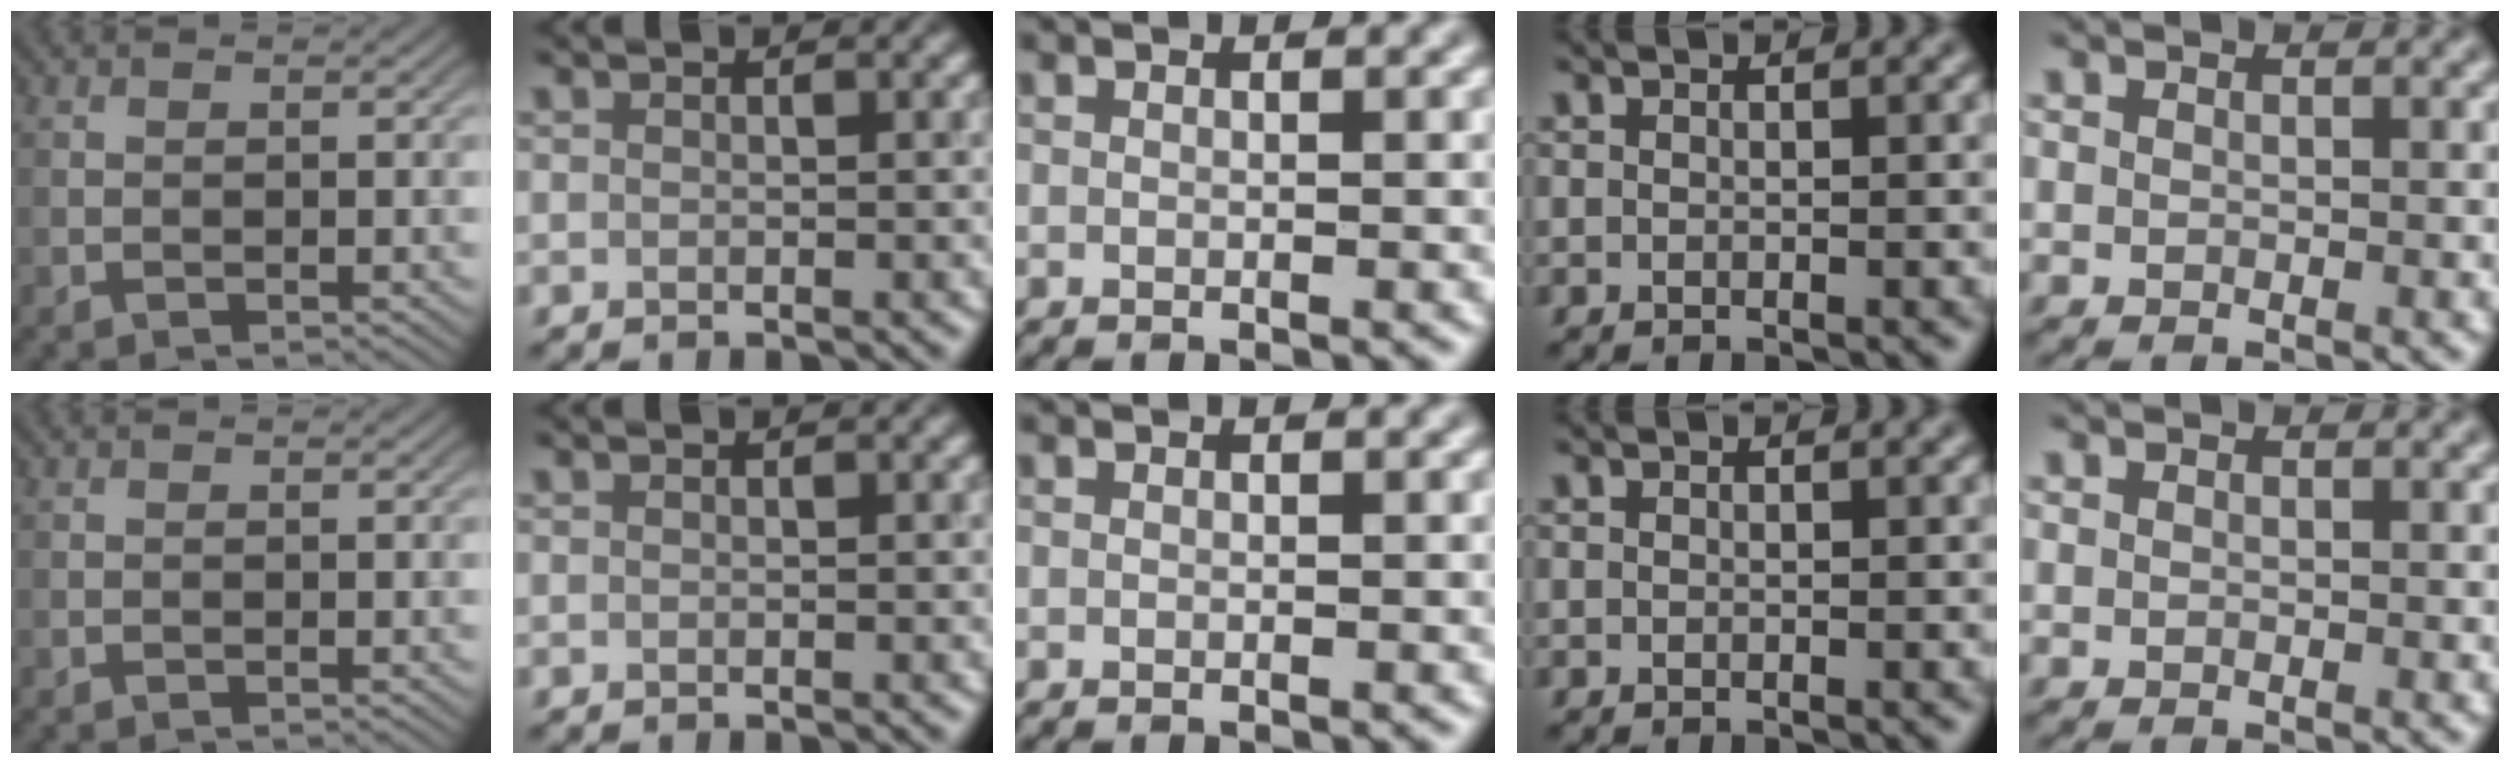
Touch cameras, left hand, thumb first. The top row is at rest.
{}